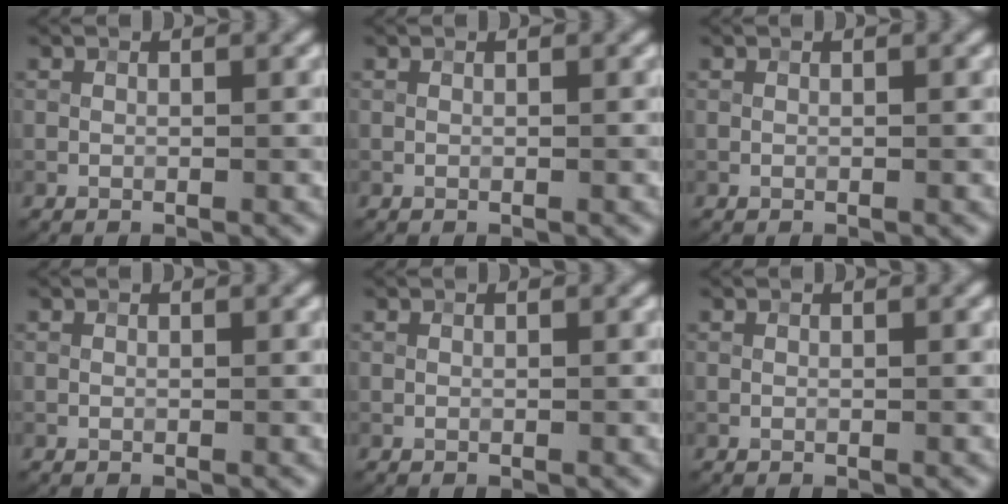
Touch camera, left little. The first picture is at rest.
{"total": 0.0}
{"total": 0.0}
{"total": 0.0}
{"total": 0.0}
{"total": 0.0}